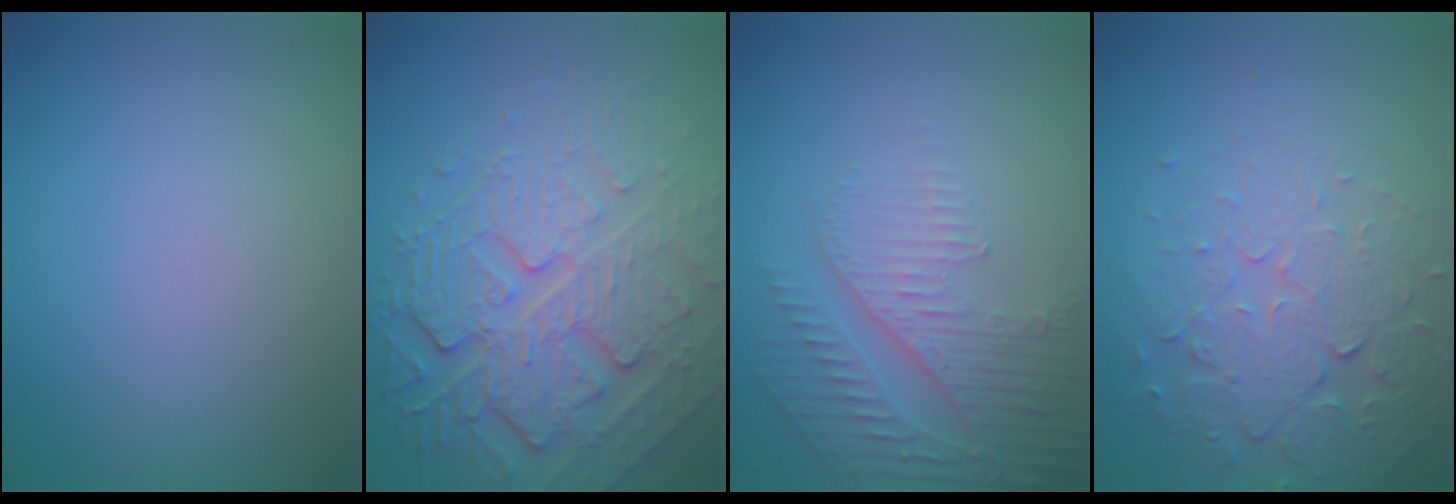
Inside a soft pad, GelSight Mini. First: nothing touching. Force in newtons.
{"total": 7.8, "press": 5.5, "slide": 5.5}
{"total": 4.9, "press": 3.2, "slide": 3.7}
{"total": 5.5, "press": 3.6, "slide": 4.1}